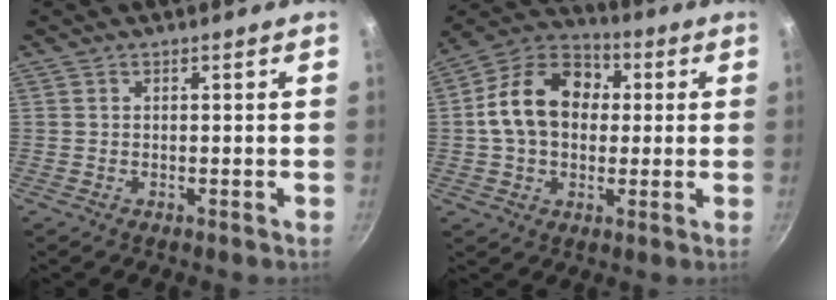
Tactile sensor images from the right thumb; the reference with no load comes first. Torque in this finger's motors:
{"motor_torque": [-0.48, 1.64, 1.22, 0.09, 0.13]}